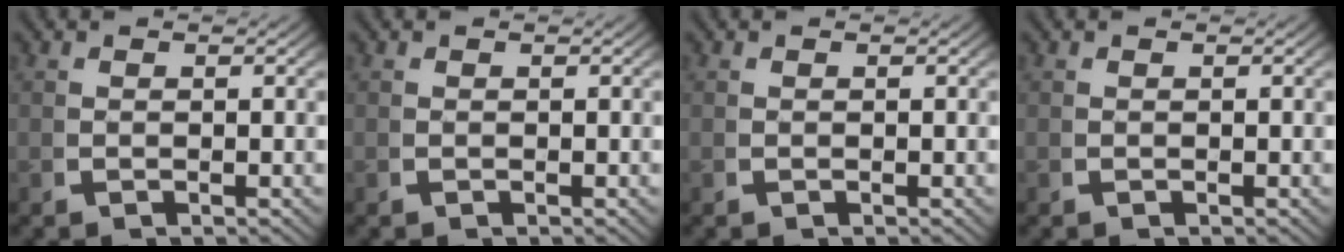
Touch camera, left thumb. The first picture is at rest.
{"total": 0.0}
{"total": 0.0}
{"total": 0.0}